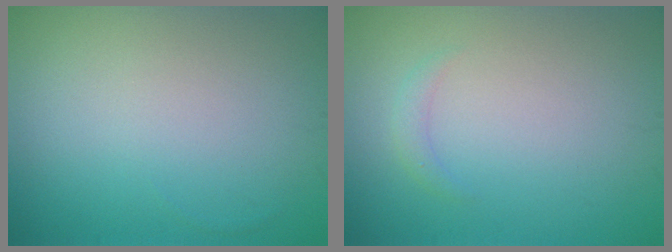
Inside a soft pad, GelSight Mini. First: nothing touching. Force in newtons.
{"total": 0.9, "press": 0.9, "slide": 0.0}